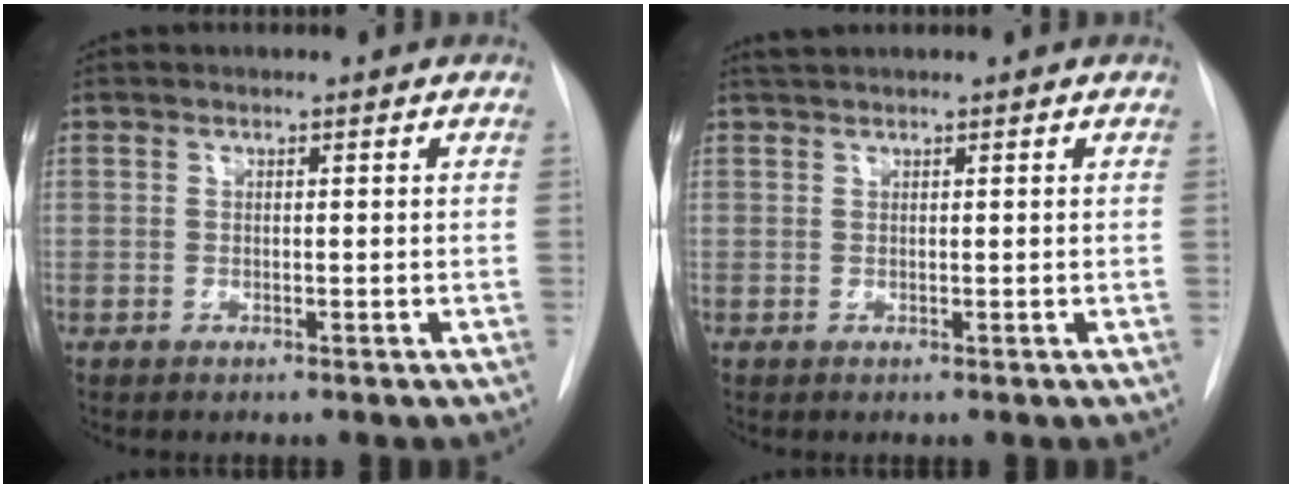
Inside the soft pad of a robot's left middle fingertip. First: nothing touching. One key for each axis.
{"total": 1.3, "fx": 1.2, "fy": -0.1, "fz": 0.5, "tx": -0.012, "ty": 0.014, "tz": 0.027}